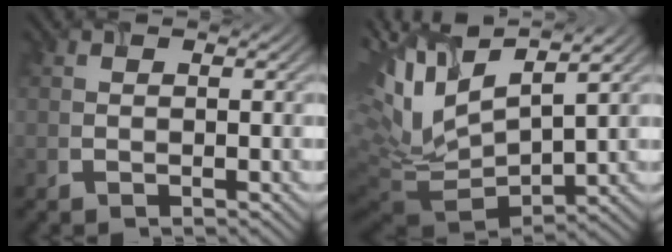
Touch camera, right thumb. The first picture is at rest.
{"total": 13.9, "force": [4.7, 5.4, 11.9], "torque": [-0.267, 0.002, 0.114]}